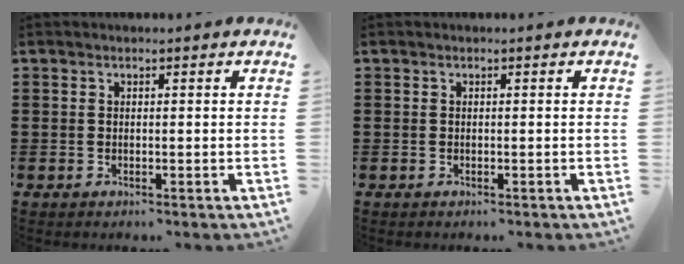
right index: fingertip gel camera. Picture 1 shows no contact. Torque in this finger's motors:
{"motor_torque": [0.13, -0.02, -0.02, -0.01]}